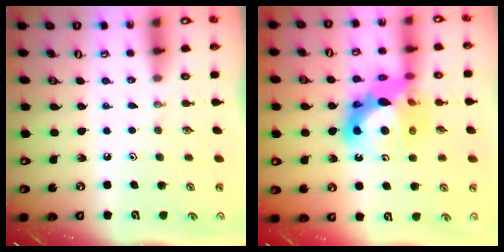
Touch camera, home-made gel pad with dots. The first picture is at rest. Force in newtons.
{"total": 15.9, "press": 15.8, "slide": 1.5}